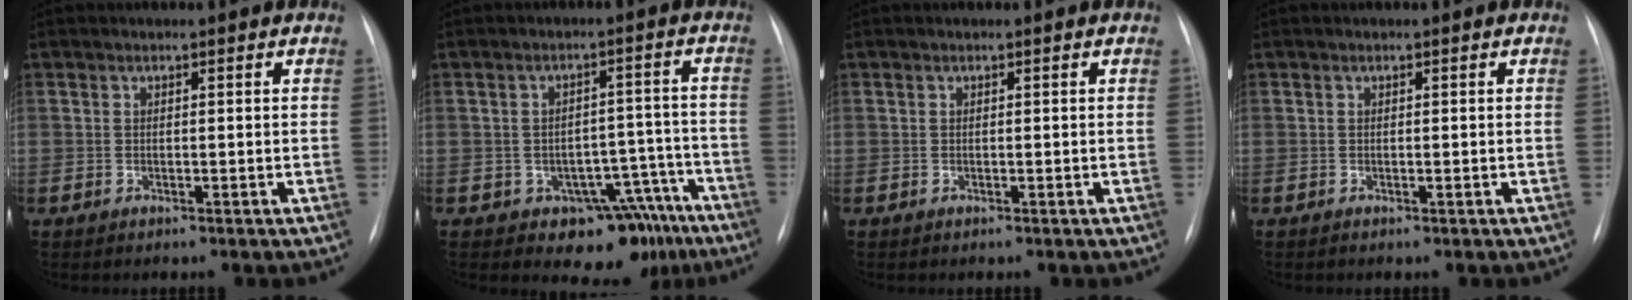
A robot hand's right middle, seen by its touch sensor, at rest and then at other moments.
{"total": 9.0, "force": [-6.2, 5.6, 3.5], "torque": [-0.011, 0.043, -0.079]}
{"total": 0.0}
{"total": 0.0}